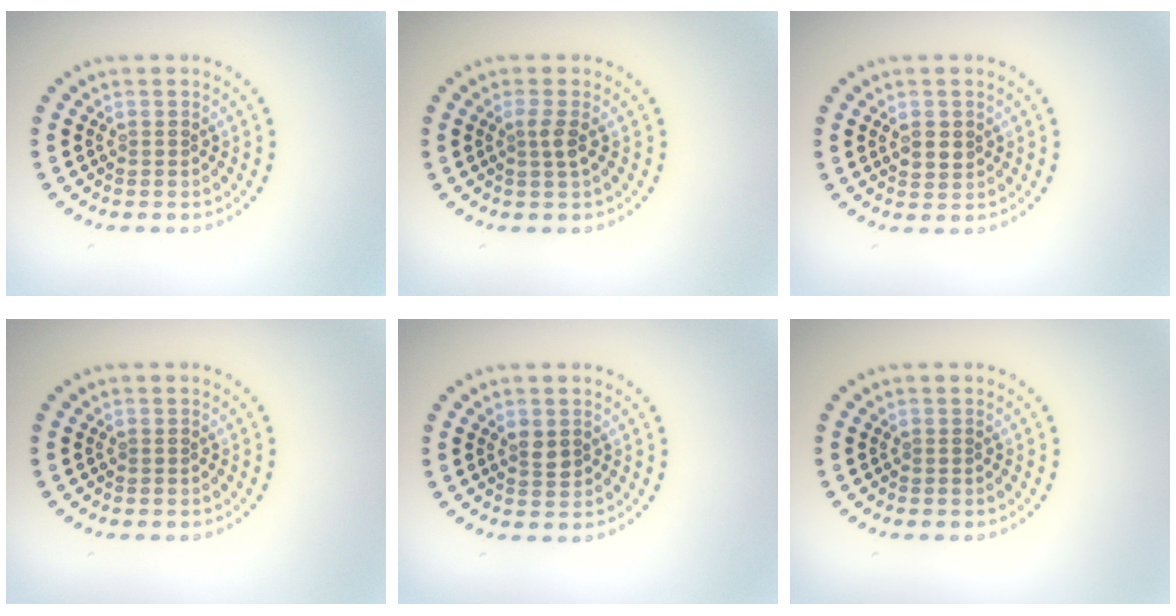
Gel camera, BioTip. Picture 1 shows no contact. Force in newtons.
{"total": 1.4, "press": 1.1, "slide": 0.8}
{"total": 1.6, "press": 1.5, "slide": 0.6}
{"total": 0.0}
{"total": 1.5, "press": 1.5, "slide": 0.3}
{"total": 0.0}